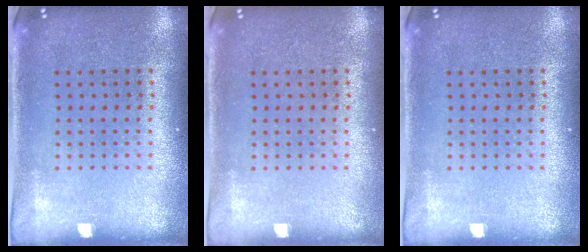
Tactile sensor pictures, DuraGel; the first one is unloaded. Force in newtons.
{"total": 0.0}
{"total": 0.0}